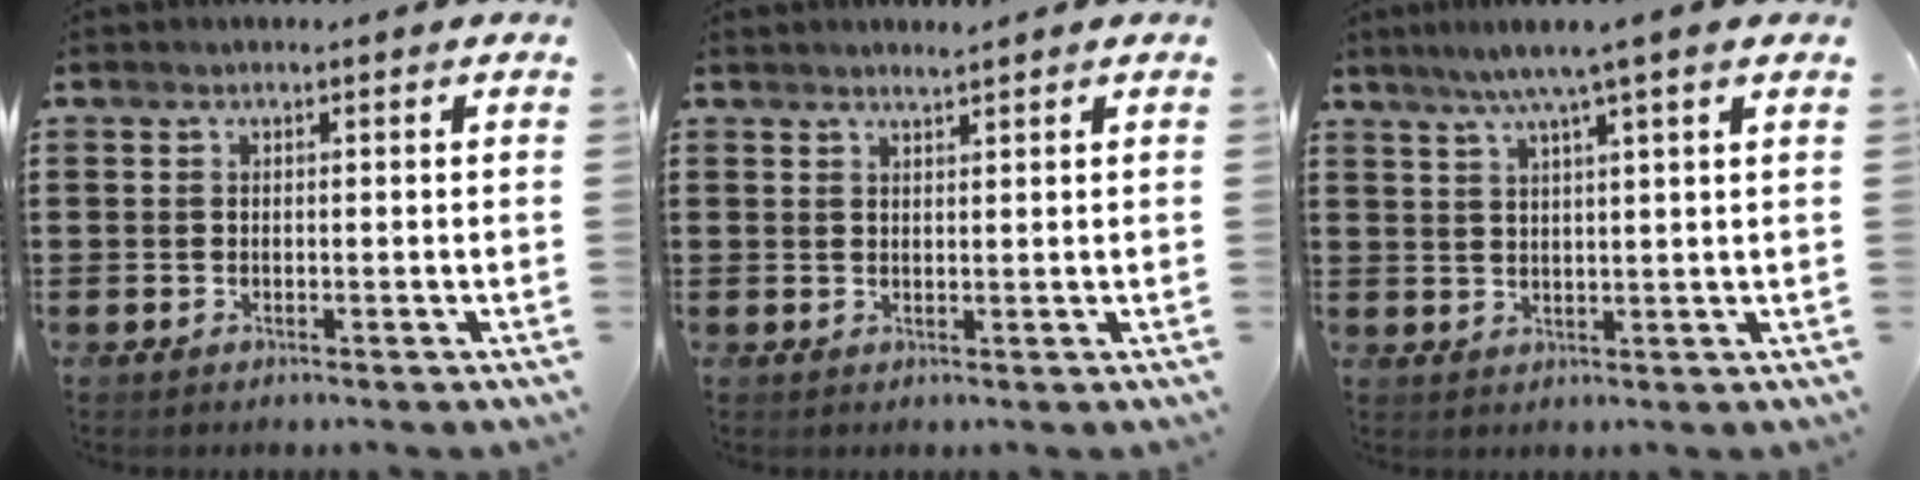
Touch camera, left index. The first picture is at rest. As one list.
[{"total": 1.3, "force": [1.2, -0.3, 0.4], "torque": [-0.010, -0.003, 0.023]}, {"total": 5.0, "force": [3.4, -0.8, 3.5], "torque": [-0.077, -0.006, 0.056]}]